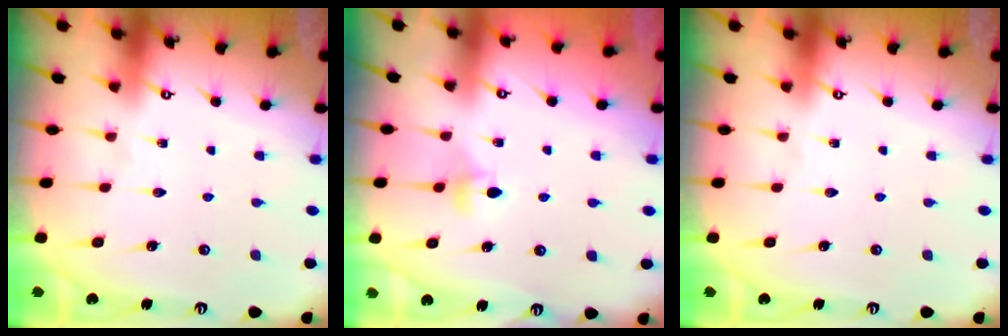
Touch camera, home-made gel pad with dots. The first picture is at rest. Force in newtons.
{"total": 4.2, "press": 4.2, "slide": 0.5}
{"total": 0.0}